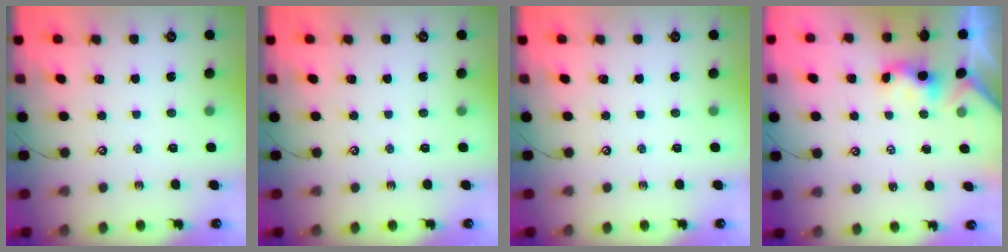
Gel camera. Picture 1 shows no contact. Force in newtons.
{"total": 0.0}
{"total": 0.0}
{"total": 0.7, "press": 0.6, "slide": 0.4}